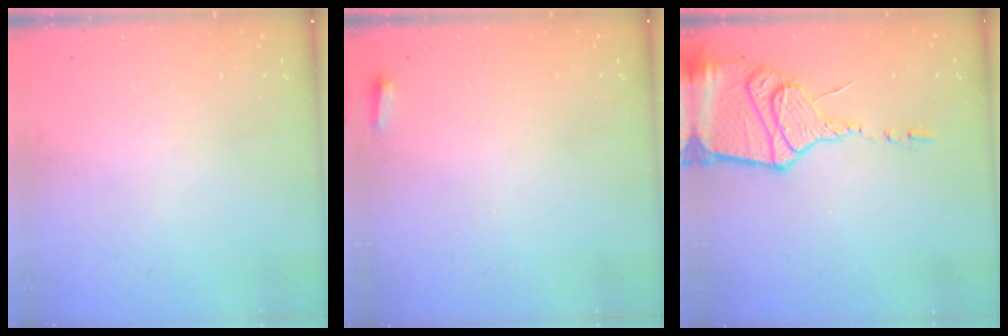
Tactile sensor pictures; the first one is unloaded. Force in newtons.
{"total": 2.7, "press": 2.6, "slide": 0.9}
{"total": 16.9, "press": 16.8, "slide": 1.6}